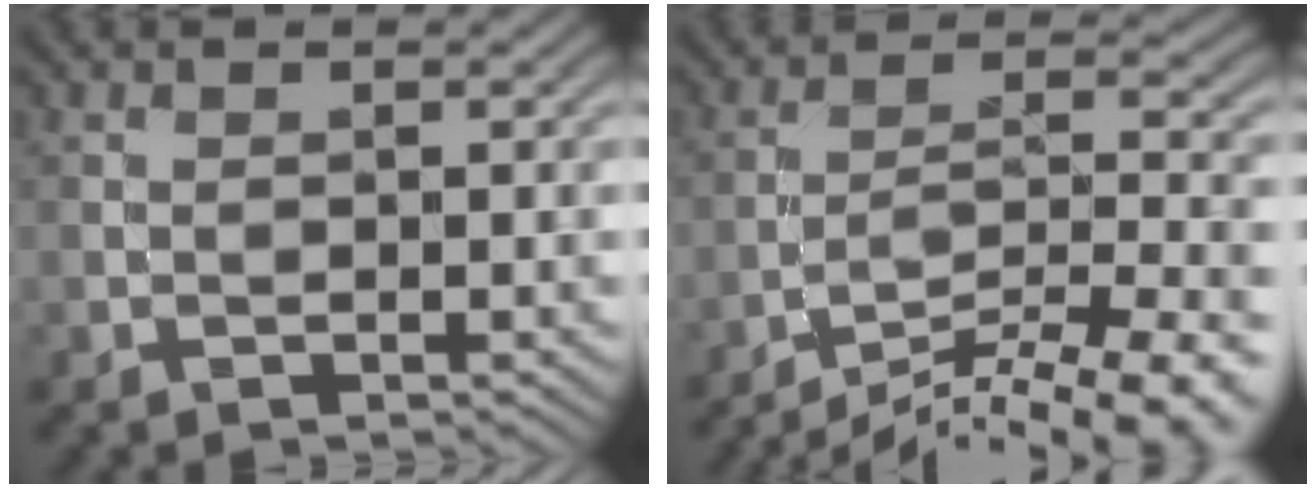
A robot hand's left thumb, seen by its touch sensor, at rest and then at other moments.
{"total": 14.8, "force": [-11.9, 3.7, 8.1], "torque": [-0.121, 0.000, -0.167]}